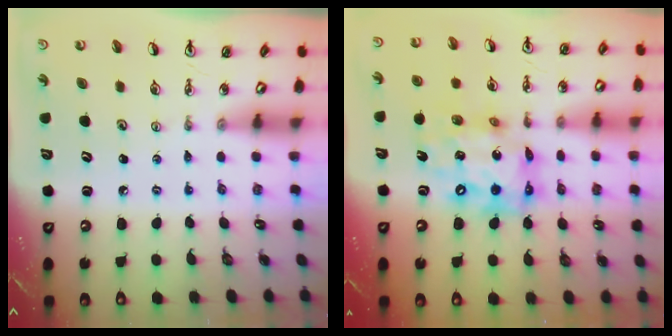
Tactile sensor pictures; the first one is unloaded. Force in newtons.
{"total": 16.4, "press": 16.3, "slide": 1.4}